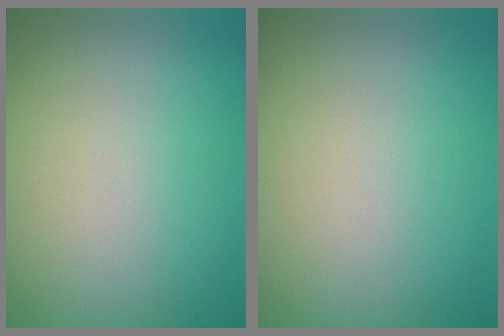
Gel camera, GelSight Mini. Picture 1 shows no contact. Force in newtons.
{"total": 0.0}